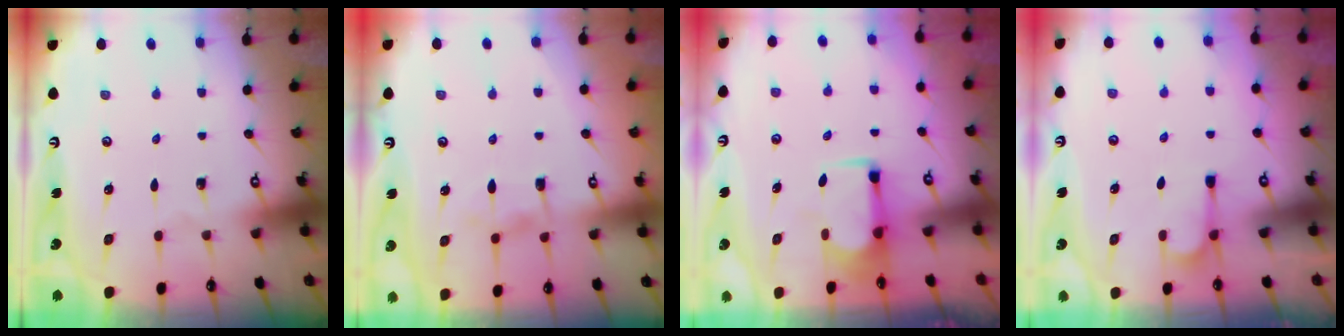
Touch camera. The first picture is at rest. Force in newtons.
{"total": 2.2, "press": 1.9, "slide": 1.2}
{"total": 1.8, "press": 1.7, "slide": 0.6}
{"total": 5.3, "press": 5.2, "slide": 1.3}